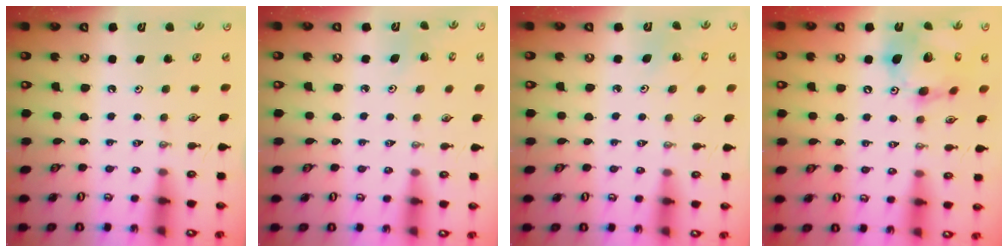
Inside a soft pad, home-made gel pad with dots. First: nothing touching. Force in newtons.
{"total": 2.7, "press": 2.7, "slide": 0.4}
{"total": 2.1, "press": 2.1, "slide": 0.1}
{"total": 16.6, "press": 16.5, "slide": 2.0}